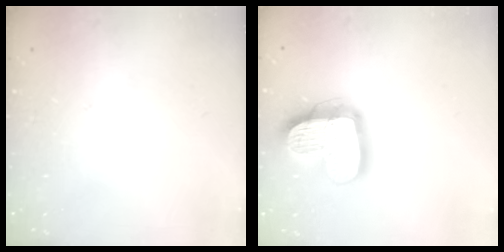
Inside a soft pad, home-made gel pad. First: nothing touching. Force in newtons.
{"total": 19.3, "press": 19.3, "slide": 1.6}